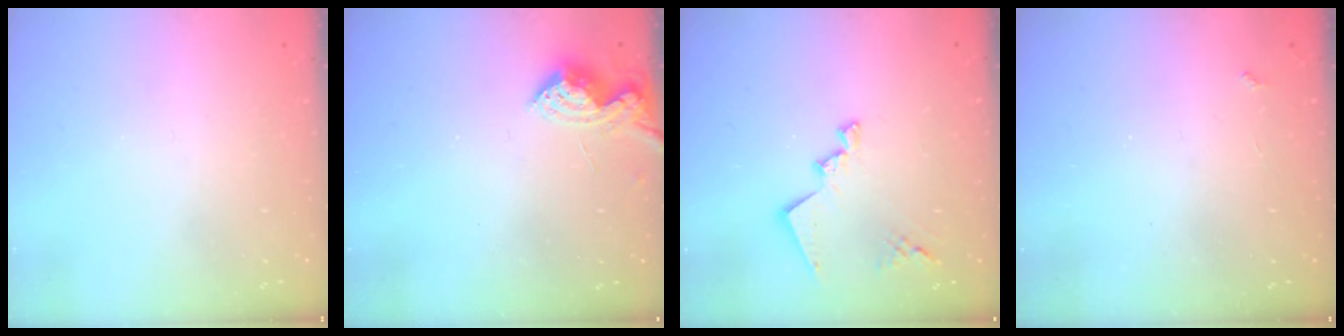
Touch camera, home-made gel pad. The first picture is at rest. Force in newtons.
{"total": 8.6, "press": 8.5, "slide": 0.2}
{"total": 14.0, "press": 13.9, "slide": 0.9}
{"total": 2.2, "press": 2.1, "slide": 0.4}